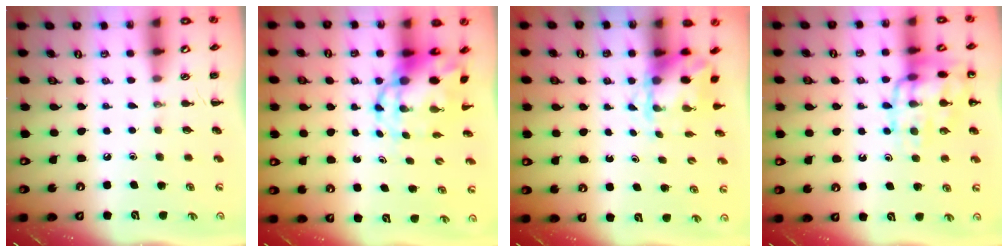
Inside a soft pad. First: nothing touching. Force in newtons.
{"total": 7.5, "press": 7.3, "slide": 1.6}
{"total": 4.2, "press": 4.2, "slide": 0.5}
{"total": 16.2, "press": 16.1, "slide": 1.6}